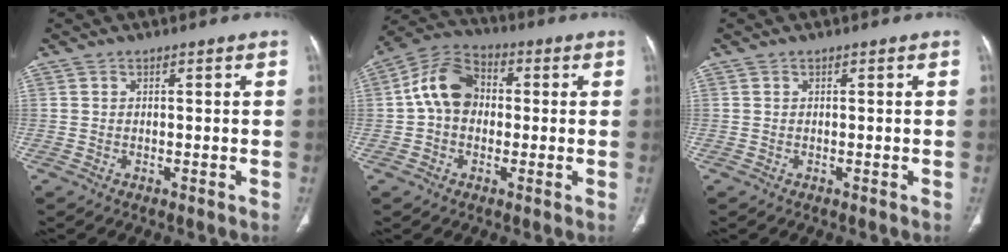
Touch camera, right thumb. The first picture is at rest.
{"total": 10.2, "force": [0.4, 7.7, 6.6], "torque": [-0.104, 0.030, -0.007]}
{"total": 0.0}